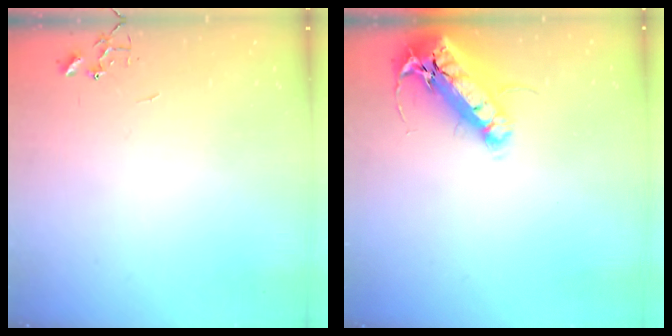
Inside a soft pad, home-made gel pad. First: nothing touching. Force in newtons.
{"total": 18.8, "press": 18.4, "slide": 3.8}